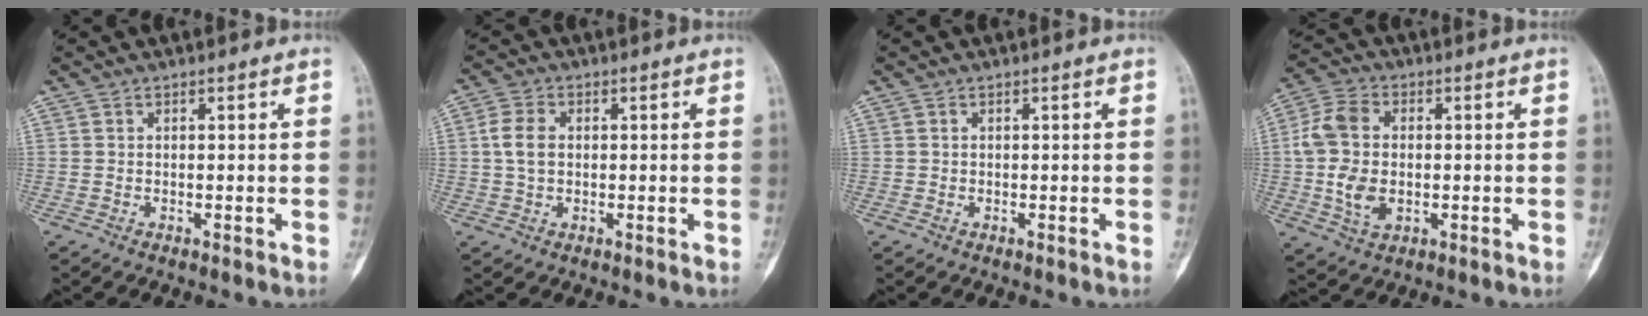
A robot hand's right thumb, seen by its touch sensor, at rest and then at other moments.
{"total": 5.0, "force": [0.6, 3.4, 3.5], "torque": [-0.069, 0.005, 0.006]}
{"total": 0.0}
{"total": 11.1, "force": [-0.3, 7.5, 8.1], "torque": [-0.151, 0.007, -0.009]}